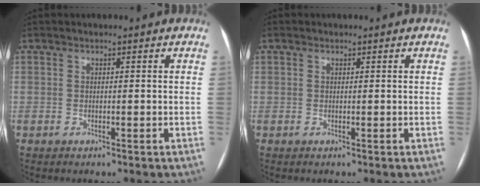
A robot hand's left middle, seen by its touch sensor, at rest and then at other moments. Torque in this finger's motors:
{"motor_torque": [0.36, -0.36, 0.17, 0.02]}